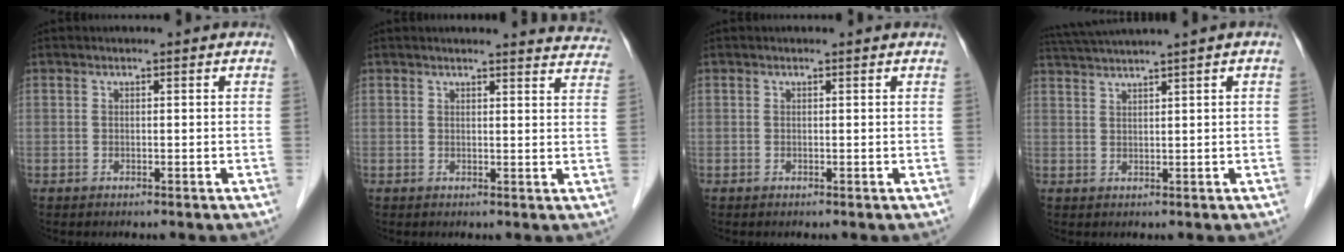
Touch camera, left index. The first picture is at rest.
{"total": 12.2, "force": [11.9, 1.4, 2.3], "torque": [0.000, -0.048, 0.103]}
{"total": 0.8, "force": [0.8, 0.0, 0.0], "torque": [-0.009, 0.001, 0.006]}
{"total": 5.6, "force": [4.7, -1.7, 2.6], "torque": [-0.049, 0.014, 0.090]}